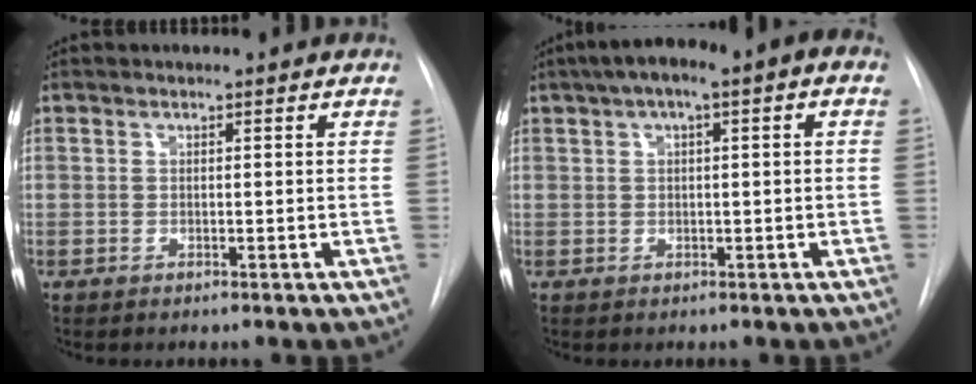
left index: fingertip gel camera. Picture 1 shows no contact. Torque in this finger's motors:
{"motor_torque": [0.85, -0.79, 0.28, 0.06]}